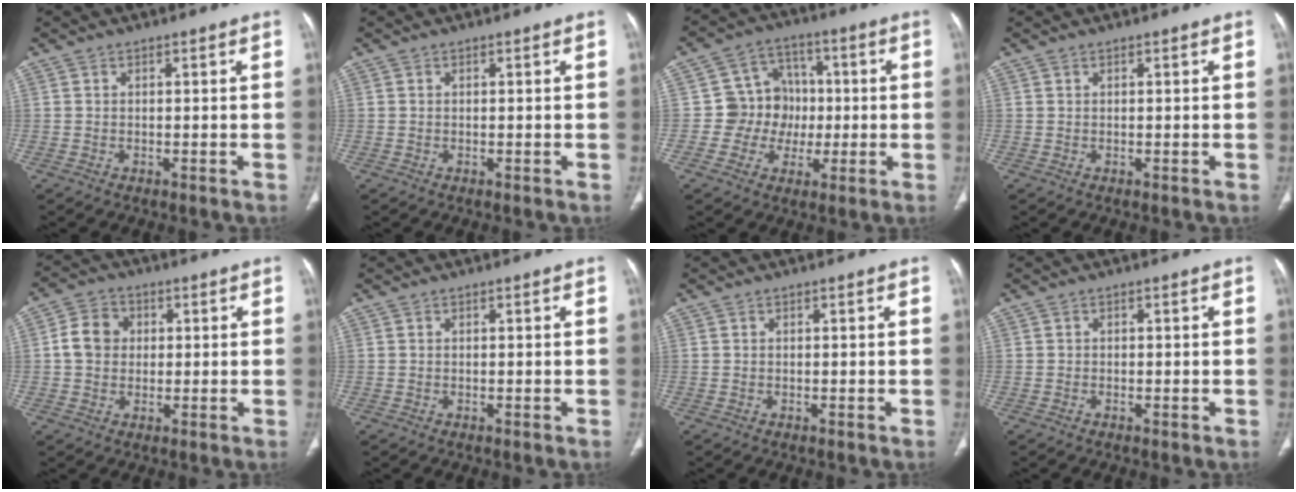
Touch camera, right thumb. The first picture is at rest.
{"total": 0.0}
{"total": 9.7, "force": [-0.7, 9.2, 3.1], "torque": [0.013, 0.025, -0.018]}
{"total": 0.0}
{"total": 6.6, "force": [0.7, 5.7, 3.3], "torque": [-0.048, 0.012, 0.006]}
{"total": 0.0}
{"total": 0.0}
{"total": 0.0}